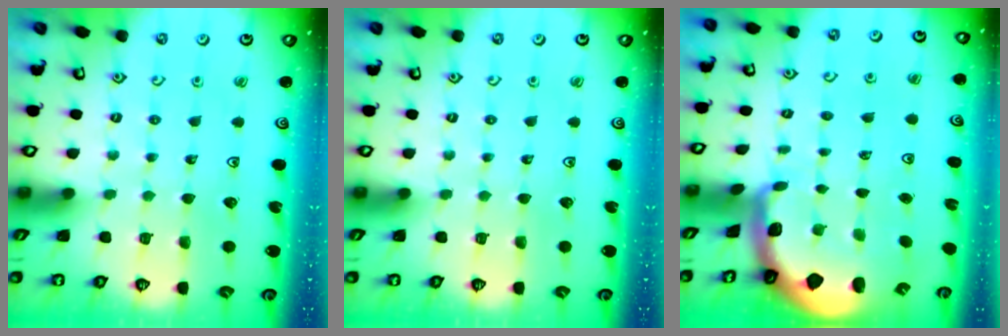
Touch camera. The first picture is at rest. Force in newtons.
{"total": 0.0}
{"total": 1.7, "press": 1.7, "slide": 0.4}